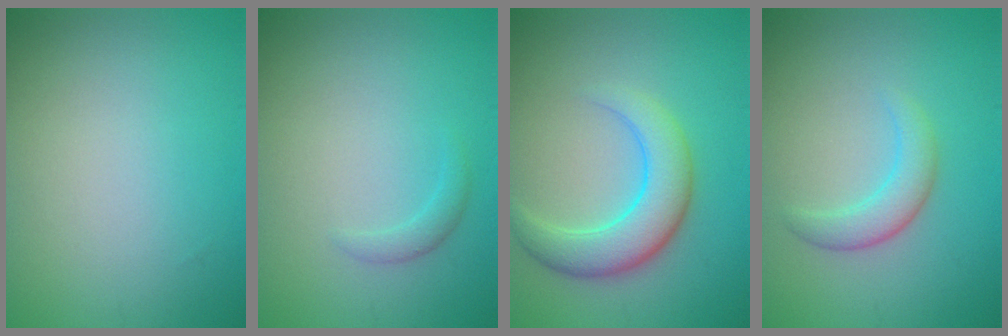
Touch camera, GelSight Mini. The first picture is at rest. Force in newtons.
{"total": 1.0, "press": 1.0, "slide": 0.0}
{"total": 5.0, "press": 5.0, "slide": 0.1}
{"total": 2.4, "press": 2.4, "slide": 0.1}